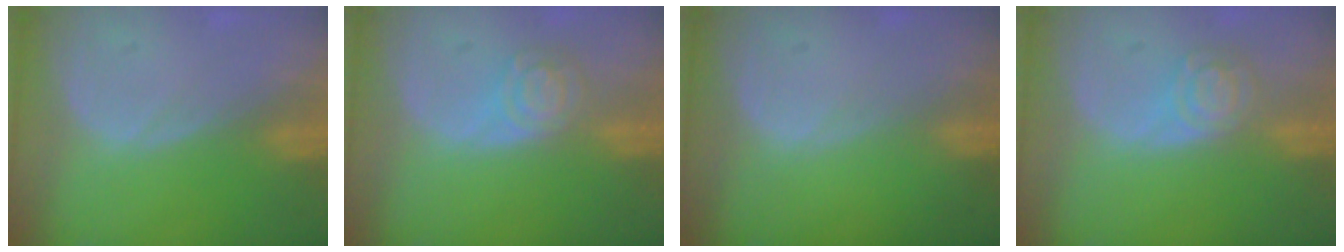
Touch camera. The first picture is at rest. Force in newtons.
{"total": 5.0, "press": 4.5, "slide": 2.3}
{"total": 0.0}
{"total": 5.0, "press": 4.5, "slide": 2.3}